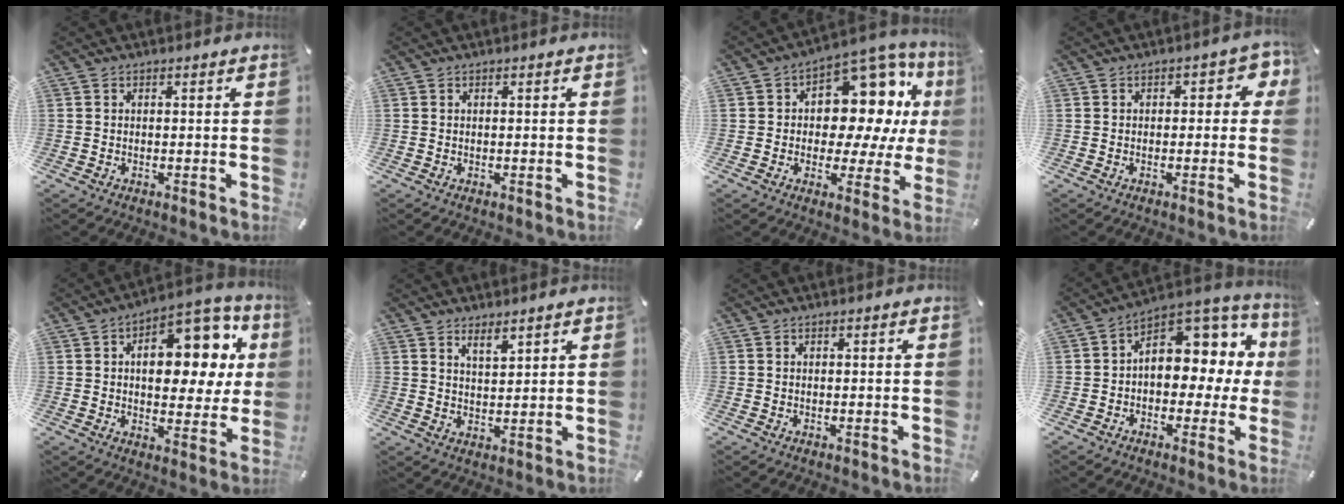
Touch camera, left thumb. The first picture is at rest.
{"total": 0.0}
{"total": 15.0, "force": [4.8, 9.9, 10.2], "torque": [-0.137, -0.051, 0.083]}
{"total": 3.8, "force": [0.3, 2.4, 3.0], "torque": [-0.035, 0.003, -0.002]}
{"total": 17.3, "force": [5.9, 9.6, 13.1], "torque": [-0.165, -0.040, 0.095]}
{"total": 3.5, "force": [3.1, 1.0, 1.3], "torque": [-0.022, -0.020, 0.057]}
{"total": 0.0}
{"total": 10.0, "force": [2.6, 7.6, 6.0], "torque": [-0.070, -0.035, 0.048]}